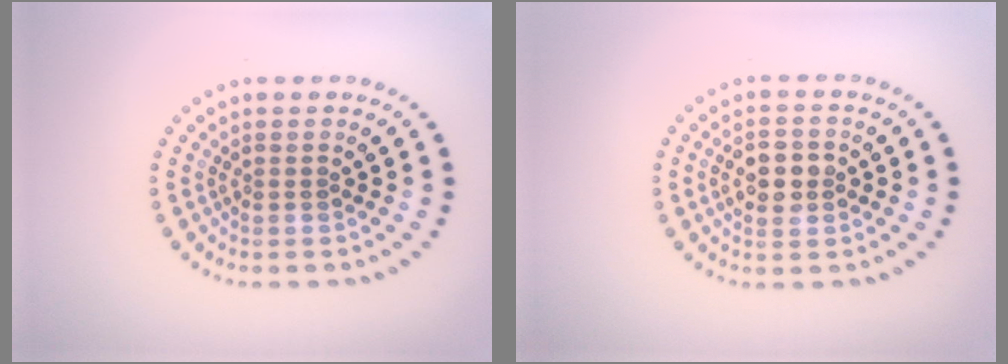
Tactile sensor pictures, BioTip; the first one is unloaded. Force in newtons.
{"total": 3.7, "press": 3.7, "slide": 0.2}